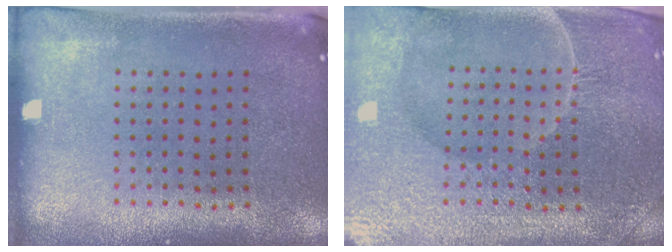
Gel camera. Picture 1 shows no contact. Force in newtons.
{"total": 4.3, "press": 4.2, "slide": 1.1}